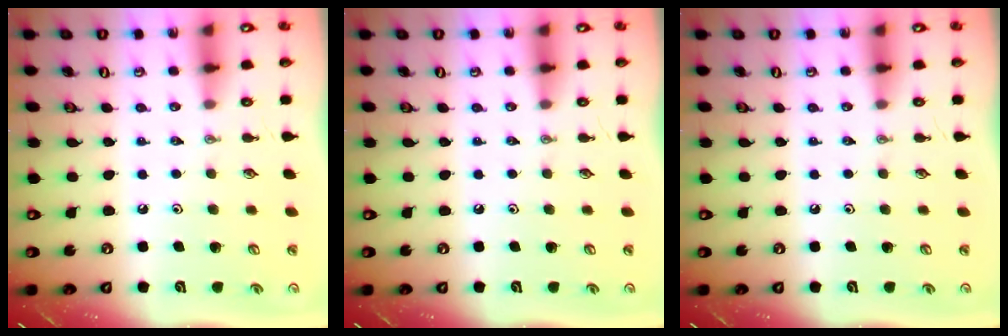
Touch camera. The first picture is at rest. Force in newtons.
{"total": 0.0}
{"total": 0.0}